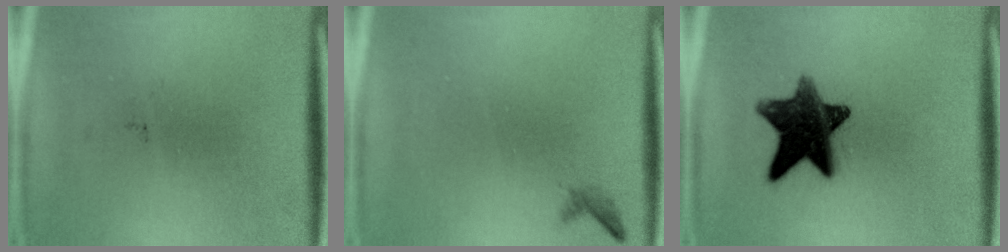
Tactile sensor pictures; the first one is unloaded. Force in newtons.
{"total": 0.6}
{"total": 12.5}